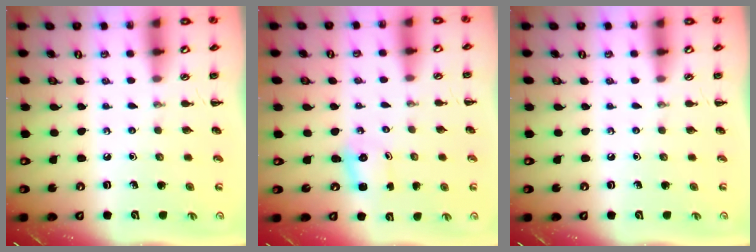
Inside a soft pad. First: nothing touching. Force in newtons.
{"total": 2.4, "press": 2.4, "slide": 0.6}
{"total": 0.0}